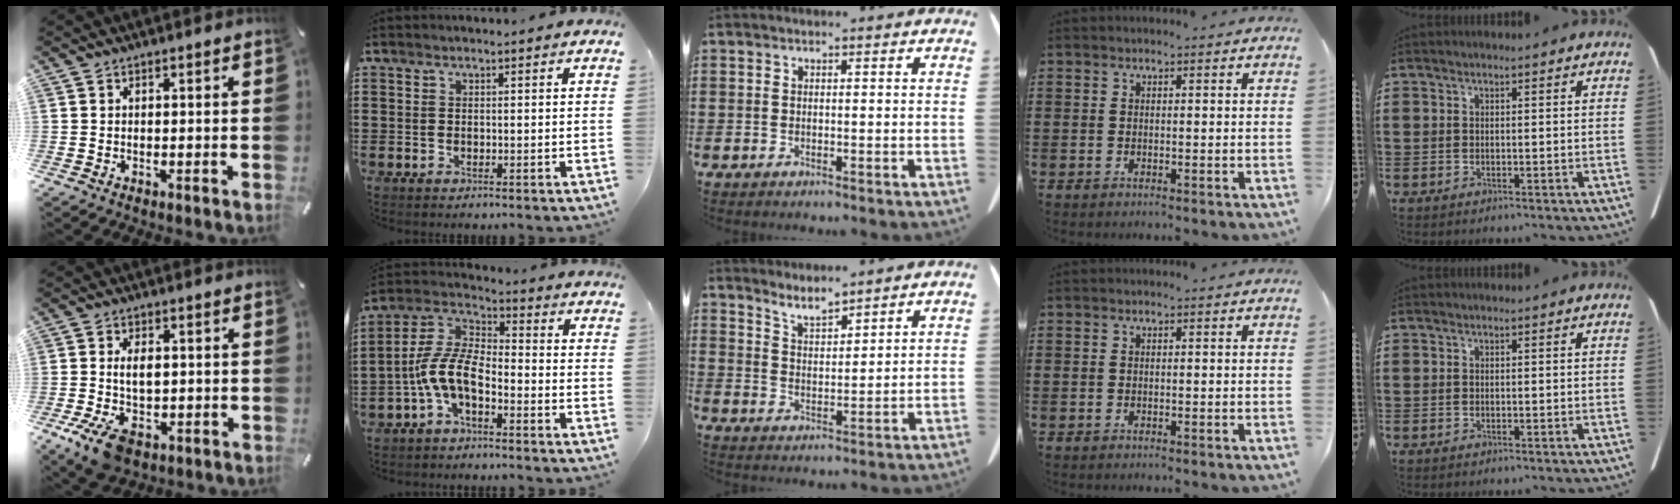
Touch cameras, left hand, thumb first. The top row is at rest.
{"thumb": {"total": 10.1, "force": [-1.4, 6.5, 7.6], "torque": [-0.122, 0.003, -0.020]}, "index": {"total": 8.4, "force": [-4.5, 3.2, 6.4], "torque": [-0.168, -0.017, -0.100]}, "middle": {"total": 3.9, "force": [3.9, 0.0, 0.4], "torque": [-0.021, -0.019, 0.070]}}